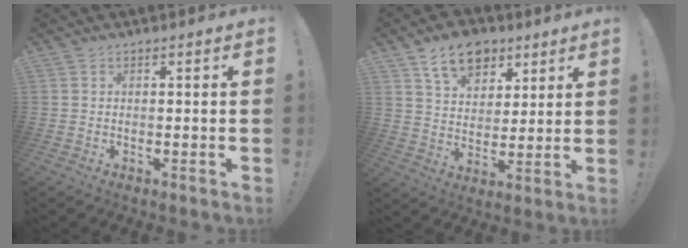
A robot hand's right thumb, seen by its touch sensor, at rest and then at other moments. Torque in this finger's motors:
{"motor_torque": [0.94, 1.00, 0.06, 0.00, 0.00]}